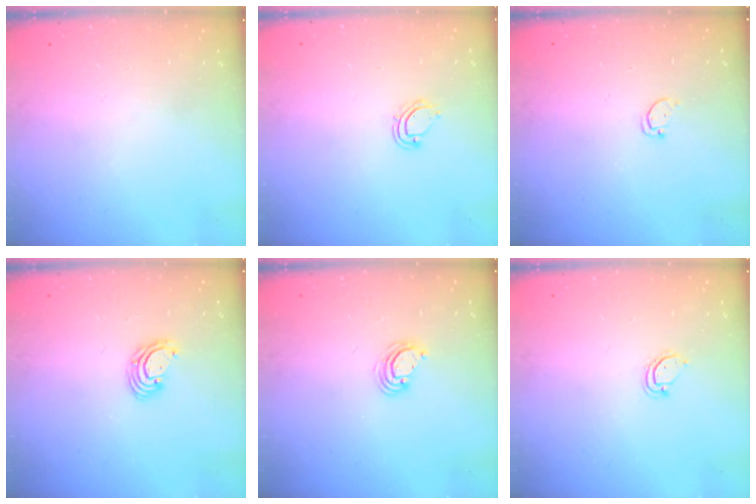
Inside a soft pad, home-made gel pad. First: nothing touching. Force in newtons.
{"total": 5.2, "press": 5.2, "slide": 0.4}
{"total": 1.7, "press": 1.7, "slide": 0.2}
{"total": 3.8, "press": 3.8, "slide": 0.2}
{"total": 4.1, "press": 4.1, "slide": 0.2}
{"total": 3.0, "press": 3.0, "slide": 0.2}